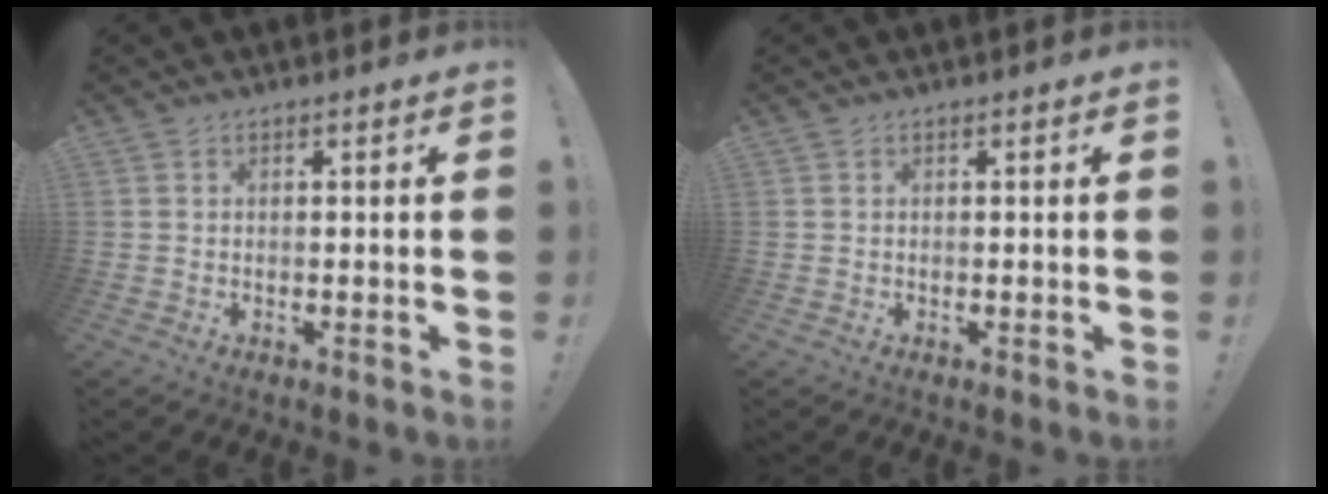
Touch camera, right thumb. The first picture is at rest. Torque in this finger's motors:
{"motor_torque": [-0.08, -0.01, 0.06, -0.06, 0.02]}